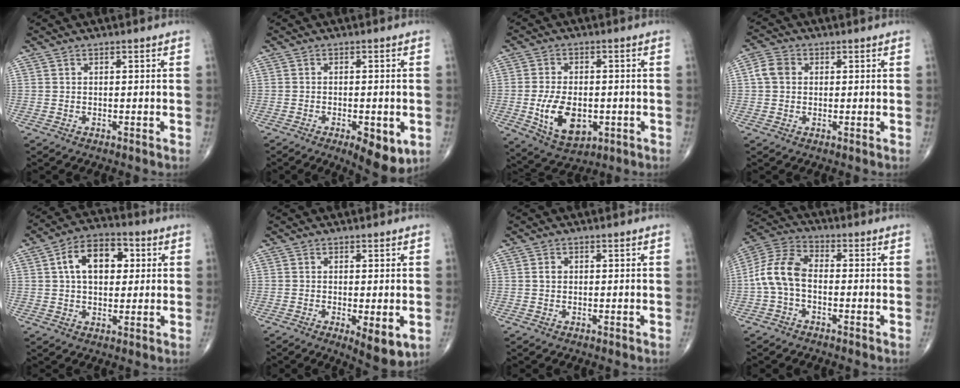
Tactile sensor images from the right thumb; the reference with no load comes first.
{"total": 8.1, "force": [-3.0, 3.1, 6.9], "torque": [-0.091, -0.008, -0.038]}
{"total": 11.0, "force": [-2.3, 6.6, 8.5], "torque": [-0.136, -0.004, -0.026]}
{"total": 4.1, "force": [0.5, 3.3, 2.3], "torque": [-0.040, 0.011, 0.004]}
{"total": 11.9, "force": [2.7, 7.5, 8.8], "torque": [-0.121, 0.015, 0.037]}
{"total": 6.3, "force": [-1.6, 2.0, 5.8], "torque": [-0.086, -0.020, -0.019]}
{"total": 1.2, "force": [0.1, 1.0, 0.7], "torque": [-0.010, 0.004, 0.002]}
{"total": 9.5, "force": [-1.4, 5.7, 7.4], "torque": [-0.152, 0.030, -0.040]}